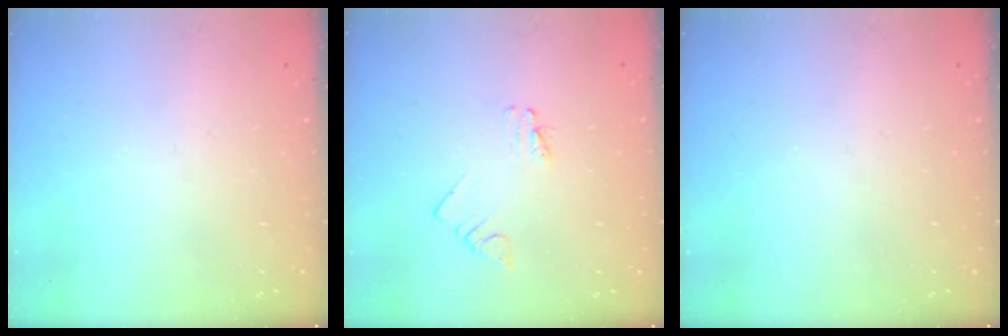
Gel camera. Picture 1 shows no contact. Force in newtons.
{"total": 1.6, "press": 1.6, "slide": 0.2}
{"total": 0.0}